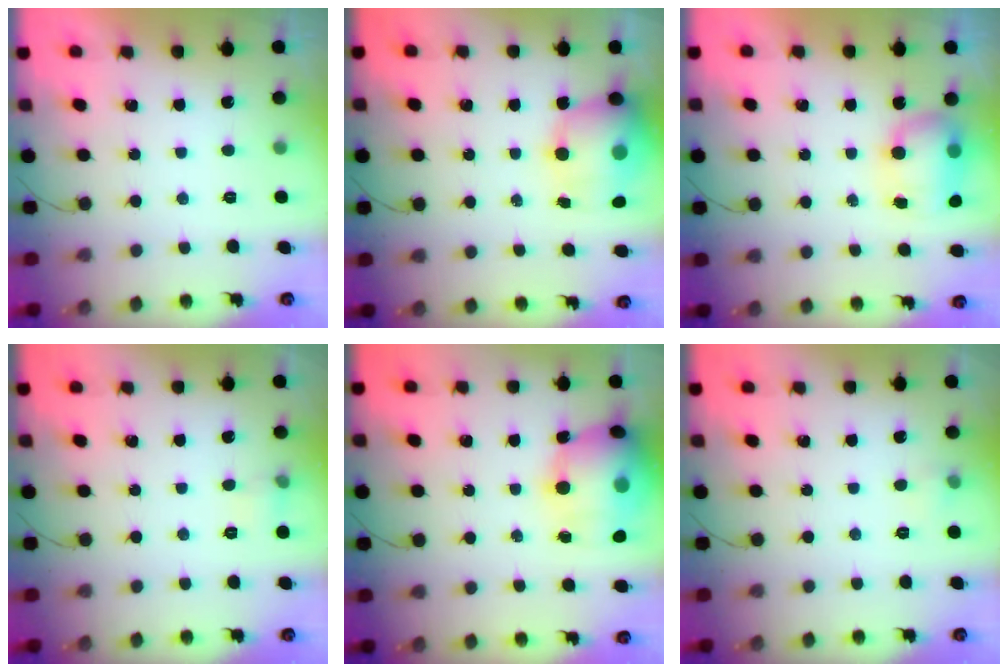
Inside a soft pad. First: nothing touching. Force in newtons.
{"total": 14.6, "press": 14.2, "slide": 3.4}
{"total": 8.7, "press": 8.3, "slide": 2.5}
{"total": 4.8, "press": 4.6, "slide": 1.4}
{"total": 18.9, "press": 18.7, "slide": 3.1}
{"total": 3.6, "press": 3.5, "slide": 1.1}